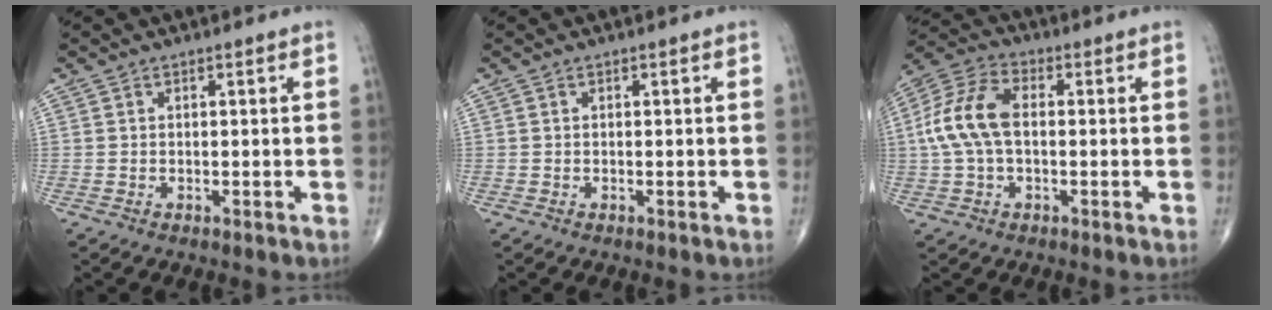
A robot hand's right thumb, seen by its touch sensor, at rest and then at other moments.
{"total": 0.0}
{"total": 11.4, "force": [0.2, 6.7, 9.2], "torque": [-0.197, 0.030, -0.002]}